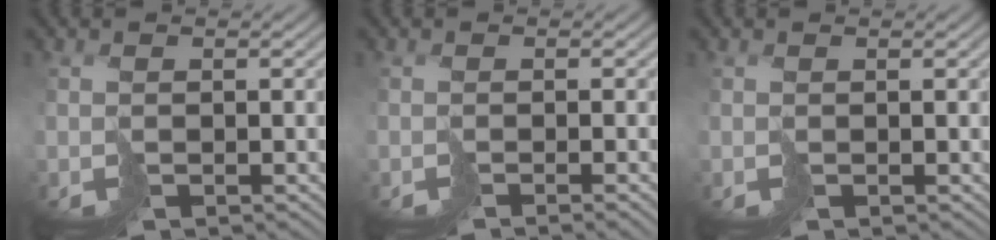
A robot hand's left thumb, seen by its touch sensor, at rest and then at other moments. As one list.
[{"total": 2.0, "force": [-0.8, 0.3, 1.8], "torque": [-0.017, -0.001, -0.021]}, {"total": 0.6, "force": [0.2, 0.0, 0.6], "torque": [-0.010, 0.000, 0.003]}]